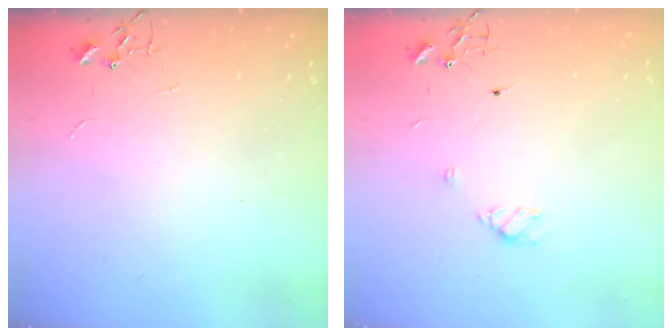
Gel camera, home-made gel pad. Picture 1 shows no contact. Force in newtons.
{"total": 5.8, "press": 5.7, "slide": 0.8}